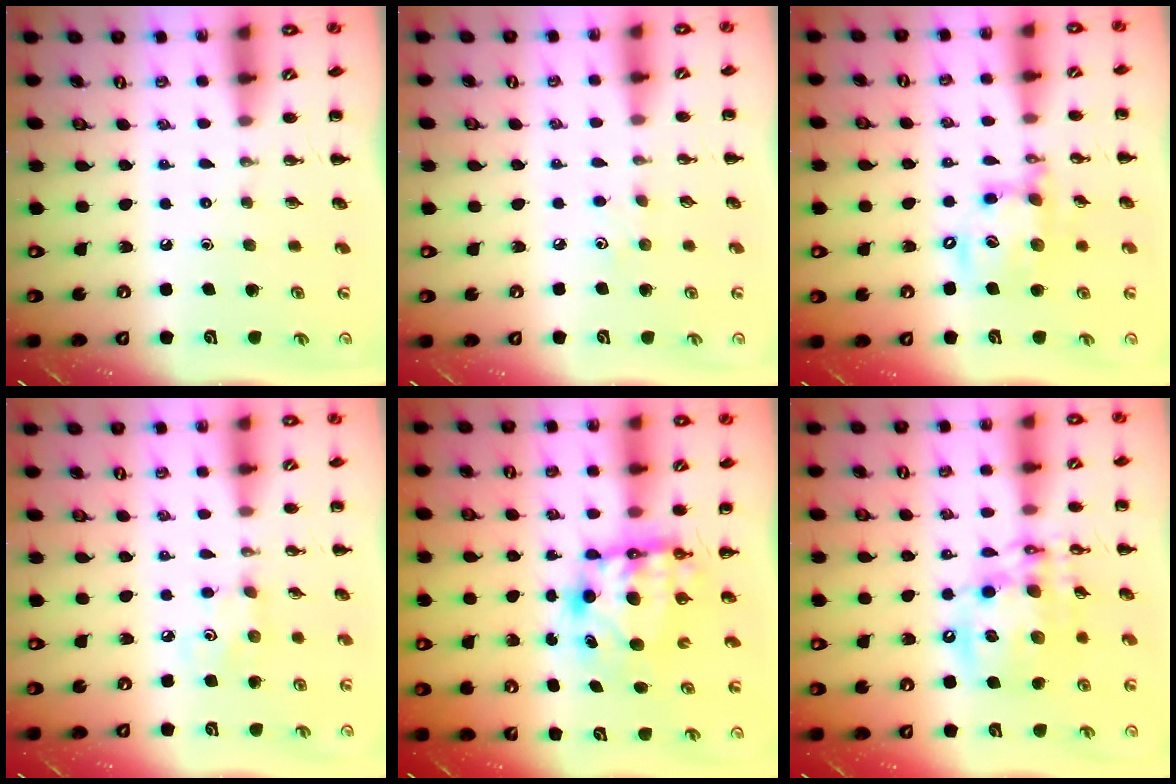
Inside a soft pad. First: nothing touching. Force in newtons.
{"total": 3.2, "press": 3.1, "slide": 1.0}
{"total": 13.4, "press": 13.1, "slide": 2.7}
{"total": 3.3, "press": 3.2, "slide": 0.8}
{"total": 8.2, "press": 8.0, "slide": 1.8}
{"total": 16.4, "press": 16.0, "slide": 3.5}